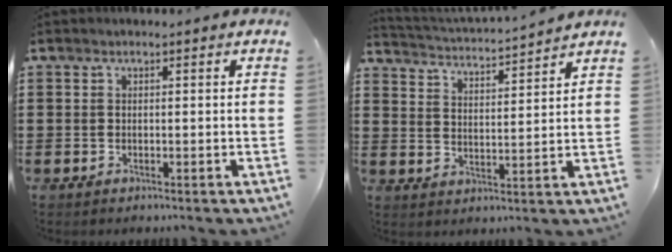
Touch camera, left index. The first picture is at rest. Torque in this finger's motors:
{"motor_torque": [0.66, -0.69, 0.10, 0.02]}